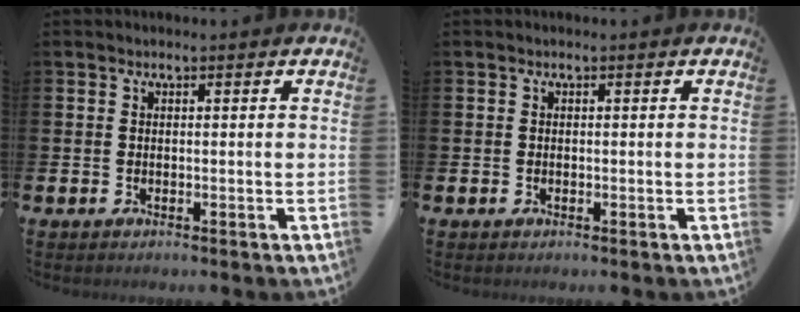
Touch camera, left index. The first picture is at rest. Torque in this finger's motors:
{"motor_torque": [-0.01, 0.07, -0.10, -0.01]}